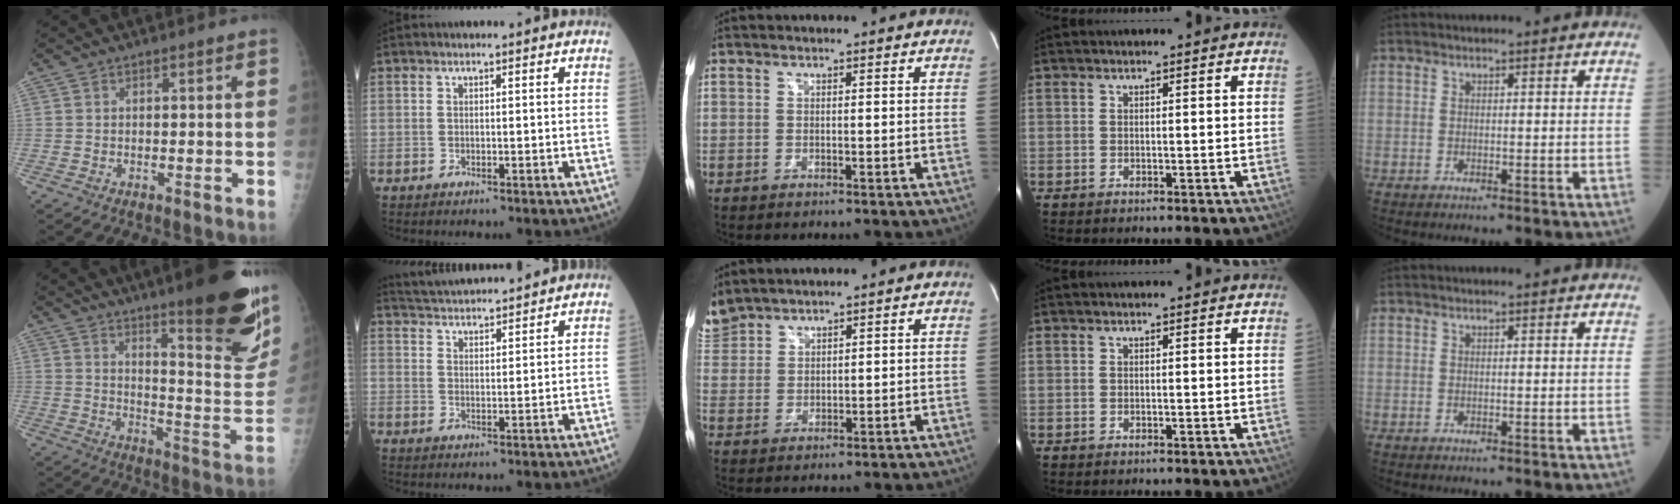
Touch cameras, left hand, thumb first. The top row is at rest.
{"thumb": {"total": 22.4, "force": [14.7, 3.8, 16.6], "torque": [-0.195, -0.098, 0.207]}, "index": {"total": 11.6, "force": [11.2, 0.6, 3.0], "torque": [-0.057, 0.024, 0.171]}, "middle": {"total": 5.4, "force": [5.2, 1.4, 0.6], "torque": [-0.023, 0.018, 0.112]}}